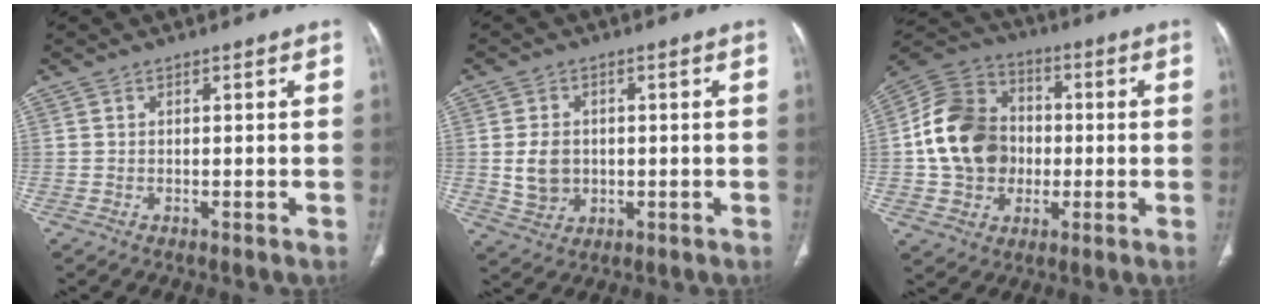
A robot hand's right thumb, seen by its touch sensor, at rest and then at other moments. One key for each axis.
{"total": 6.2, "fx": 0.0, "fy": 5.1, "fz": 3.5, "tx": -0.048, "ty": 0.000, "tz": 0.011}
{"total": 16.7, "fx": -0.5, "fy": 13.8, "fz": 9.5, "tx": -0.150, "ty": 0.025, "tz": -0.013}